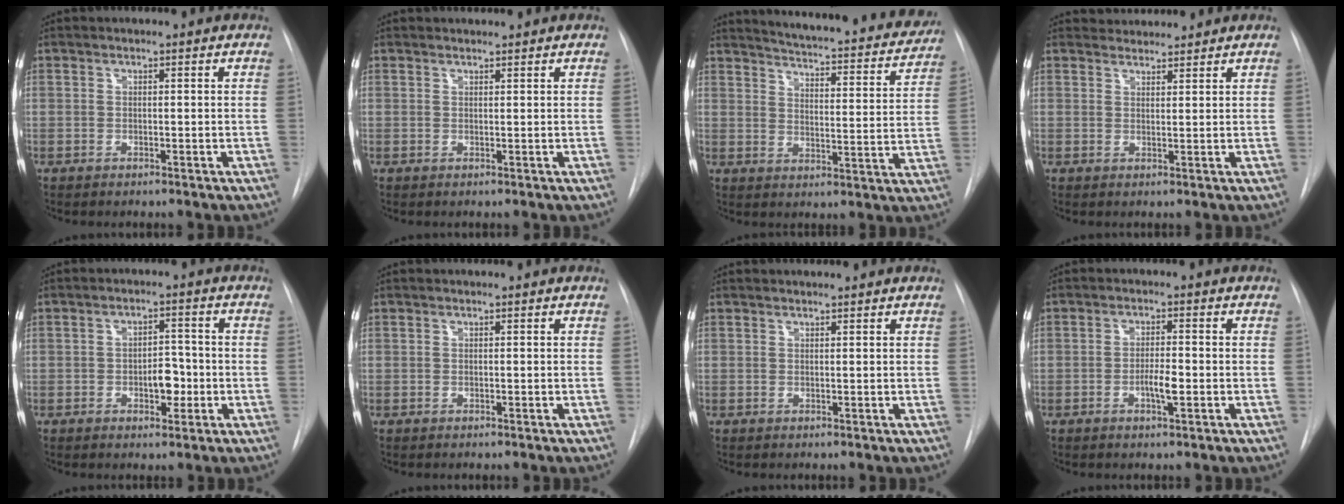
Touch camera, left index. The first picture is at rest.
{"total": 1.0, "force": [1.0, 0.0, 0.0], "torque": [-0.003, 0.009, 0.020]}
{"total": 23.7, "force": [21.8, 3.6, 8.5], "torque": [-0.123, -0.062, 0.261]}
{"total": 2.7, "force": [2.6, 0.4, -0.4], "torque": [0.000, 0.016, 0.047]}
{"total": 4.3, "force": [-1.4, 2.2, 3.3], "torque": [-0.041, 0.004, -0.019]}
{"total": 0.0}
{"total": 1.4, "force": [1.4, 0.0, 0.2], "torque": [-0.004, 0.013, 0.022]}
{"total": 3.0, "force": [-1.2, 0.5, 2.8], "torque": [-0.049, -0.002, -0.021]}